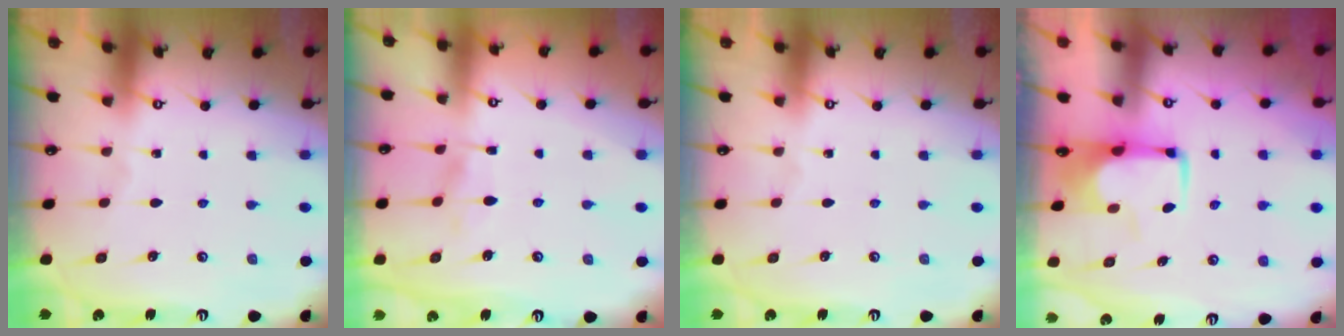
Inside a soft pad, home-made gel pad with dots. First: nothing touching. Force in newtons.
{"total": 4.5, "press": 4.4, "slide": 0.2}
{"total": 0.0}
{"total": 1.0, "press": 0.7, "slide": 0.7}